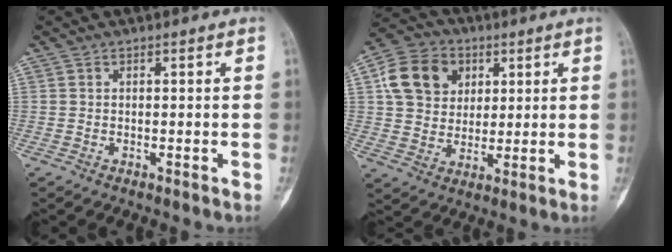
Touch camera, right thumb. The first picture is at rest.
{"total": 12.5, "force": [3.8, 10.3, 6.0], "torque": [-0.087, -0.001, 0.064]}